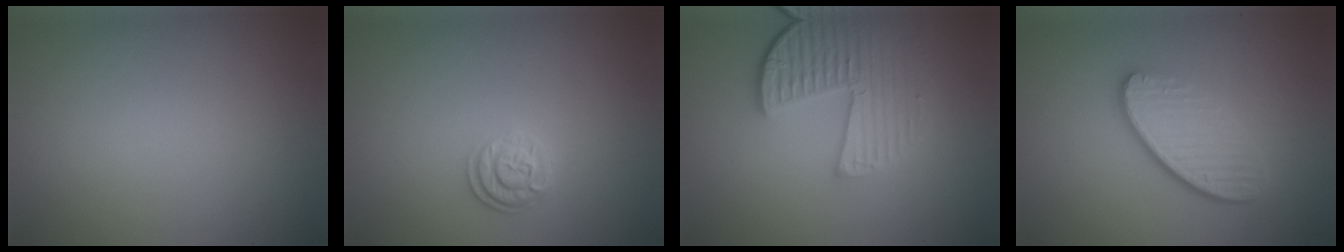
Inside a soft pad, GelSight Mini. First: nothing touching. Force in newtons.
{"total": 2.5, "press": 1.9, "slide": 1.6}
{"total": 5.2, "press": 4.0, "slide": 3.4}
{"total": 4.6, "press": 3.2, "slide": 3.3}